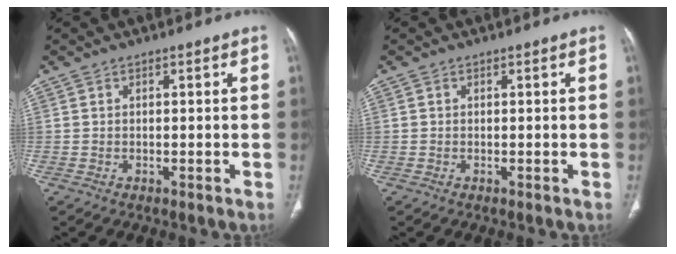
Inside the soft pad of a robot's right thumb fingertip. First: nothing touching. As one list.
[{"total": 0.0}]